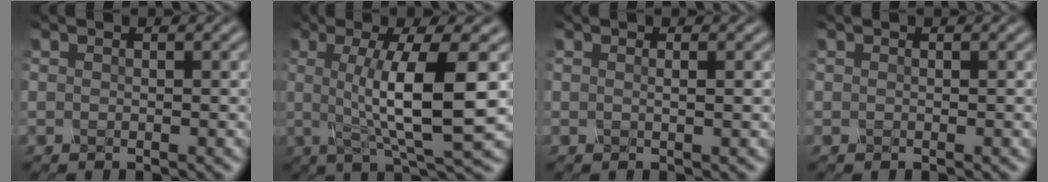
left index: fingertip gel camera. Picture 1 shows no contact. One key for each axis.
{"total": 9.0, "fx": 0.5, "fy": 1.9, "fz": 8.8, "tx": -0.121, "ty": -0.002, "tz": 0.009}
{"total": 1.0, "fx": 0.1, "fy": 0.3, "fz": 0.9, "tx": -0.009, "ty": 0.003, "tz": -0.005}
{"total": 0.0}